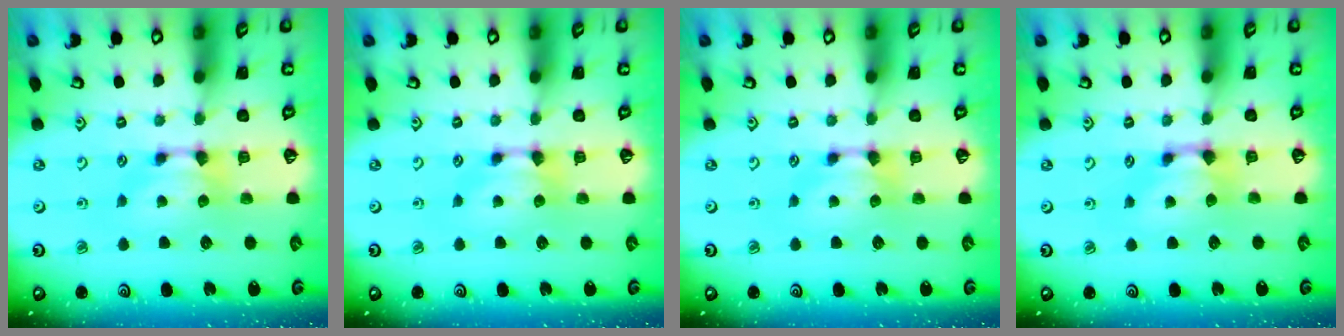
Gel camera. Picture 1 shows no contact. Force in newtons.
{"total": 0.0}
{"total": 0.0}
{"total": 0.9, "press": 0.5, "slide": 0.8}